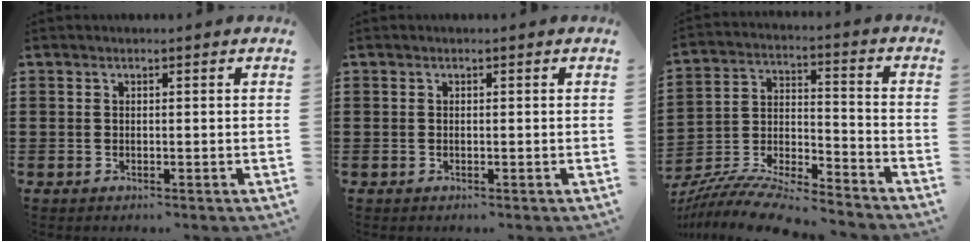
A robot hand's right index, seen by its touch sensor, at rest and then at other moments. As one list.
[{"total": 0.0}, {"total": 10.1, "force": [-9.5, 0.5, 3.3], "torque": [-0.073, 0.006, -0.194]}]